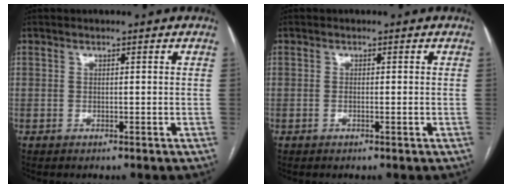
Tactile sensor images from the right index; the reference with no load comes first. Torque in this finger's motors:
{"motor_torque": [-0.25, 0.34, -0.03, -0.01]}